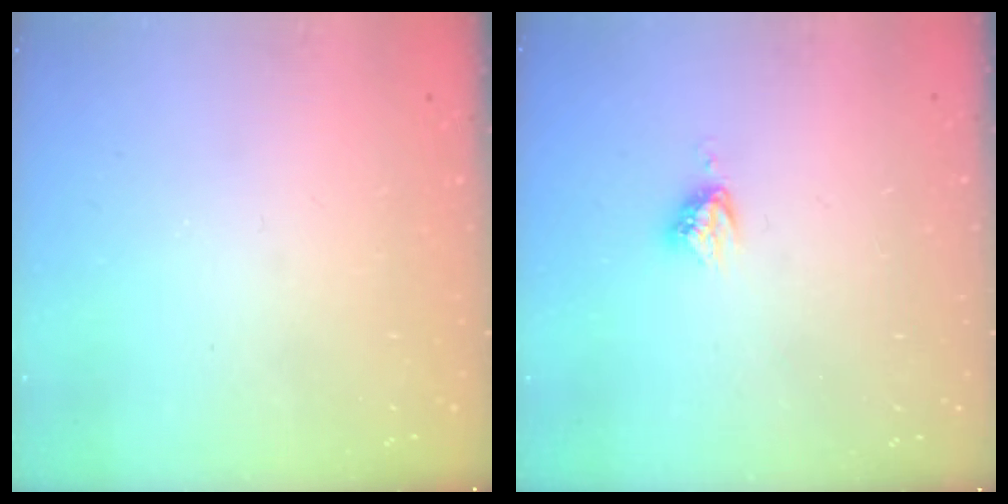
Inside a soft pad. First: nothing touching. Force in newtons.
{"total": 4.9, "press": 4.8, "slide": 0.4}